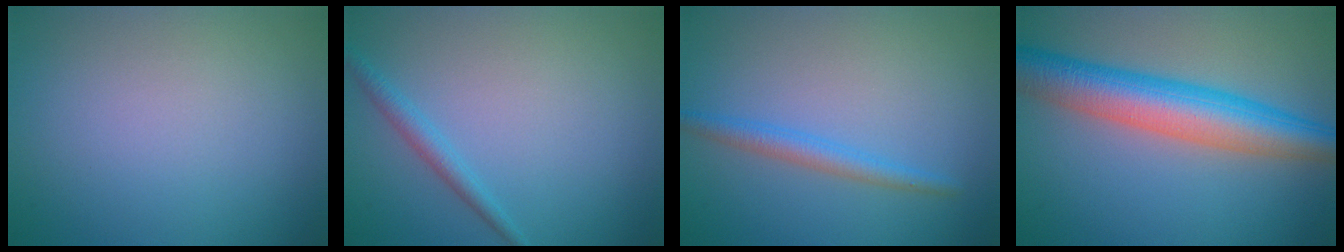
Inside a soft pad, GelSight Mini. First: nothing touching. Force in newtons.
{"total": 1.6, "press": 1.6, "slide": 0.1}
{"total": 2.1, "press": 2.0, "slide": 0.2}
{"total": 7.6, "press": 7.6, "slide": 0.2}